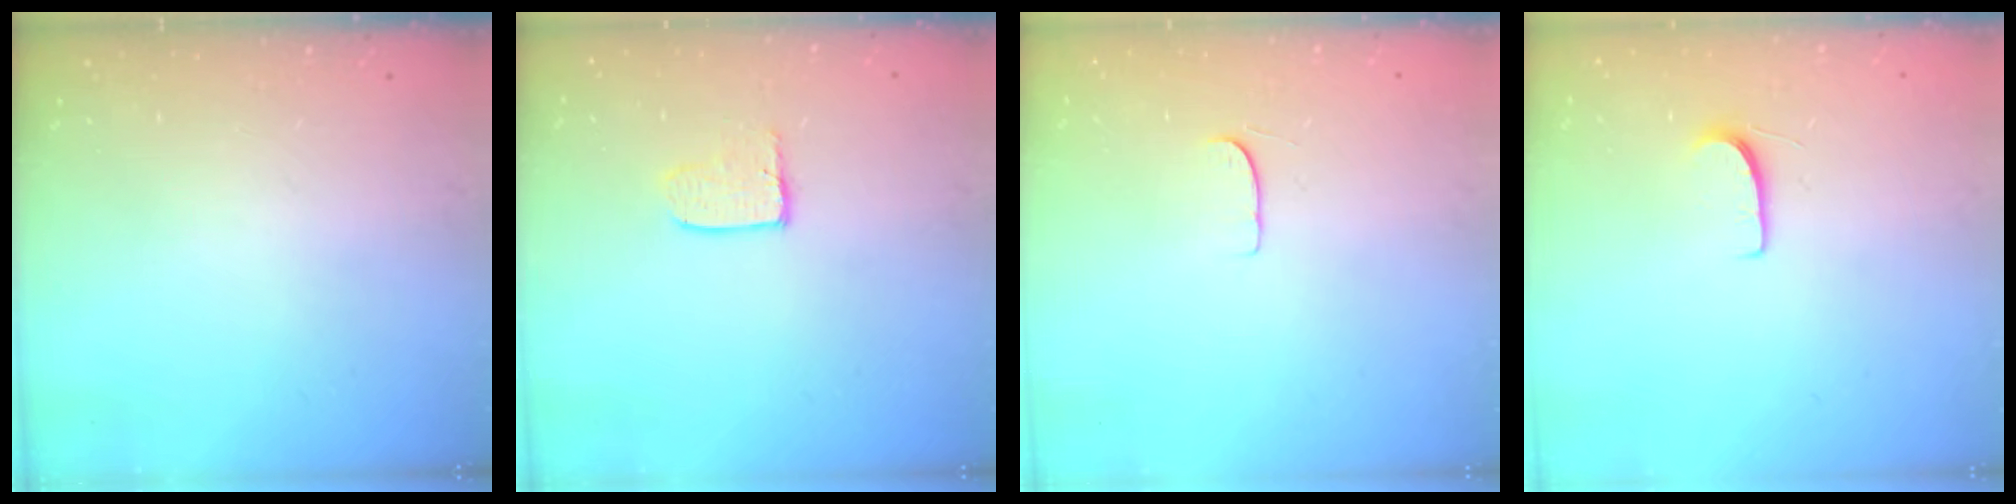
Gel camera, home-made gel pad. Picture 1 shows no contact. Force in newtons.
{"total": 3.4, "press": 3.4, "slide": 0.3}
{"total": 5.1, "press": 5.1, "slide": 0.4}
{"total": 5.4, "press": 5.3, "slide": 0.5}